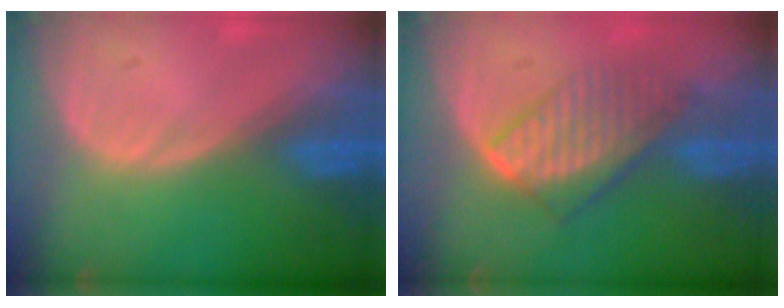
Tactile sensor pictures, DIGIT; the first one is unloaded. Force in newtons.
{"total": 6.6, "press": 6.4, "slide": 1.8}